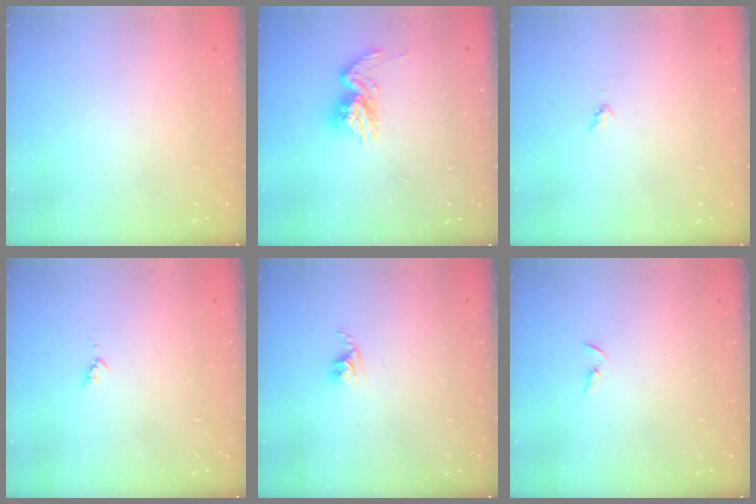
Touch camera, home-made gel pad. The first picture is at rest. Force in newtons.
{"total": 11.5, "press": 11.4, "slide": 0.8}
{"total": 3.0, "press": 3.0, "slide": 0.3}
{"total": 4.4, "press": 4.3, "slide": 0.4}
{"total": 2.8, "press": 2.7, "slide": 0.4}
{"total": 2.2, "press": 2.2, "slide": 0.2}